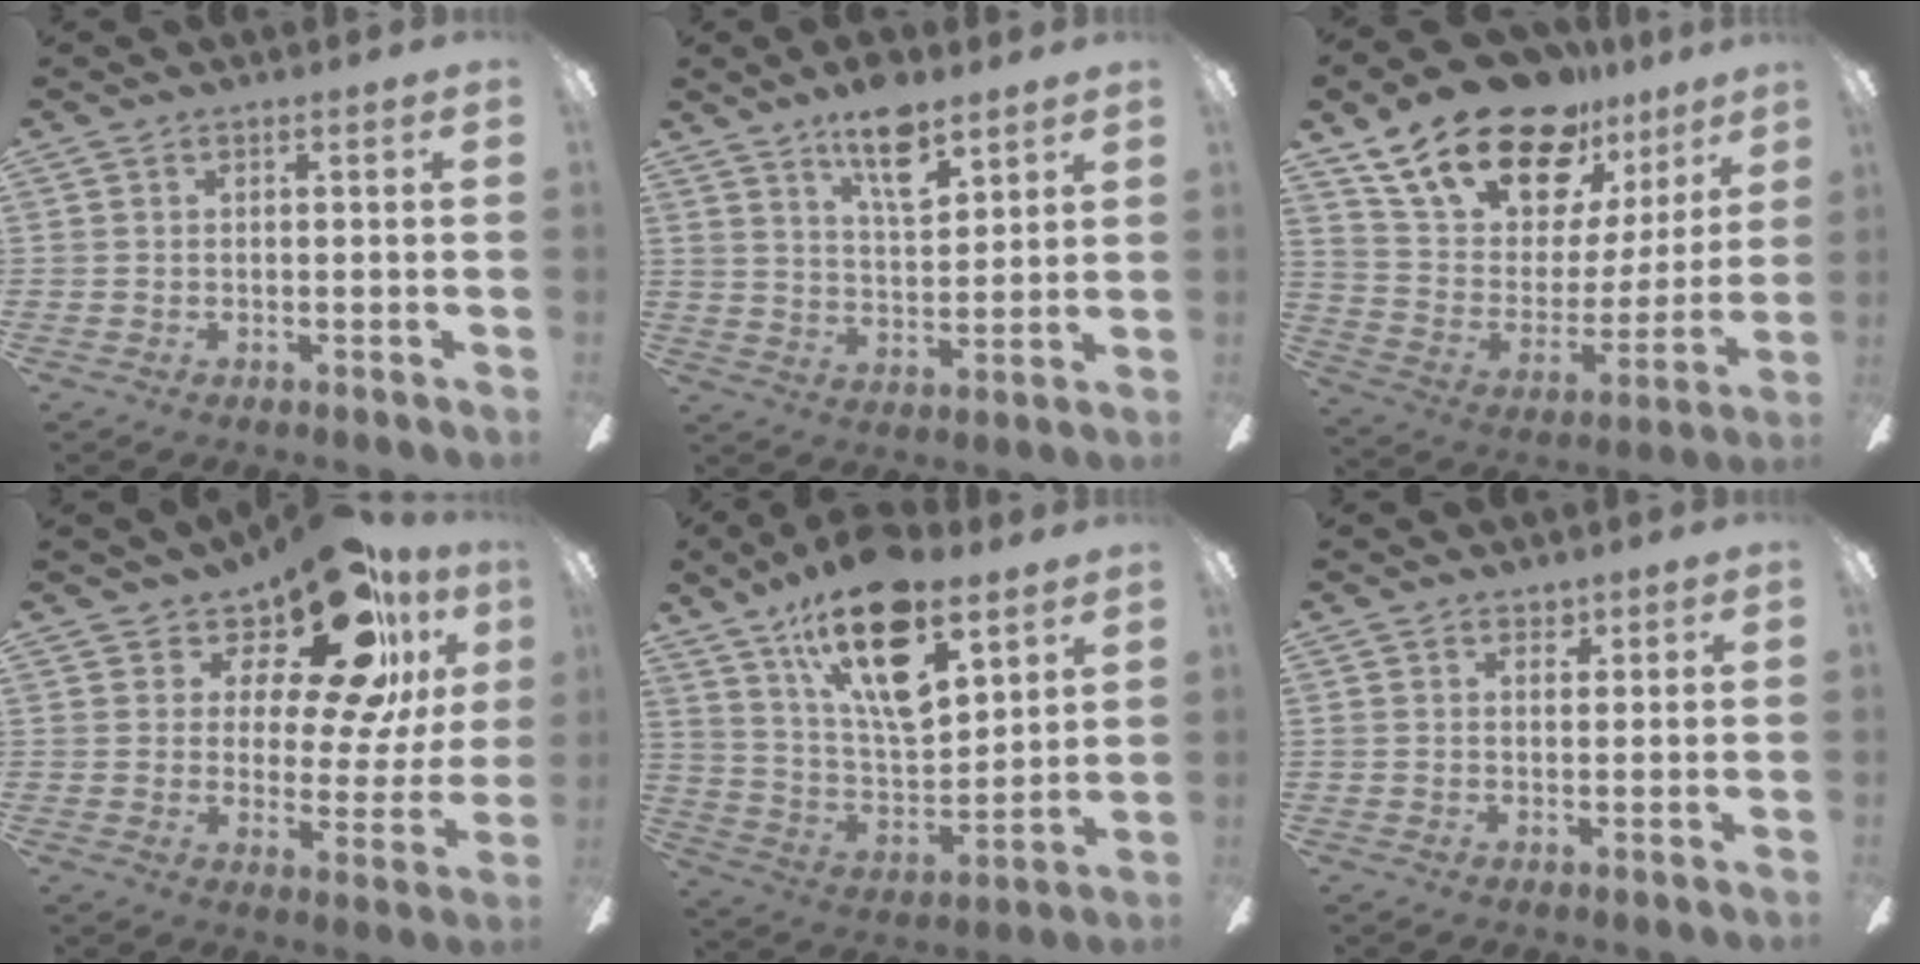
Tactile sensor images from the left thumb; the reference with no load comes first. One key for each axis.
{"total": 11.6, "fx": 8.1, "fy": 4.4, "fz": 7.0, "tx": -0.115, "ty": -0.037, "tz": 0.141}
{"total": 23.8, "fx": 17.2, "fy": 11.6, "fz": 11.7, "tx": -0.207, "ty": -0.107, "tz": 0.316}
{"total": 18.4, "fx": 12.9, "fy": 6.8, "fz": 11.3, "tx": -0.173, "ty": -0.088, "tz": 0.217}
{"total": 22.3, "fx": 13.7, "fy": 9.5, "fz": 14.8, "tx": -0.262, "ty": -0.077, "tz": 0.235}
{"total": 2.3, "fx": 1.8, "fy": 1.2, "fz": 0.6, "tx": 0.001, "ty": -0.007, "tz": 0.031}